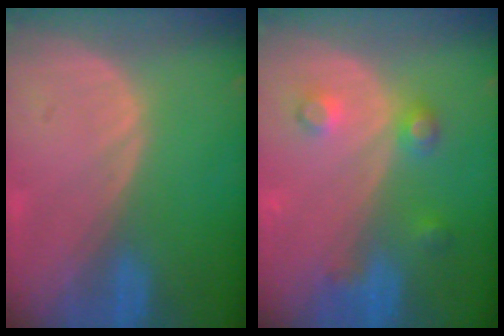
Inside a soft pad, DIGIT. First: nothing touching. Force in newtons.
{"total": 3.9, "press": 3.9, "slide": 0.1}